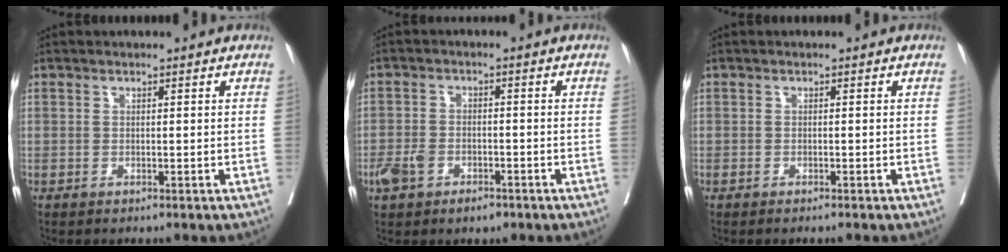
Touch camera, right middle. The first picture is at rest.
{"total": 5.1, "force": [-2.7, 3.1, 3.1], "torque": [-0.064, 0.007, -0.039]}
{"total": 1.1, "force": [-1.0, 0.2, 0.5], "torque": [-0.010, -0.003, -0.013]}